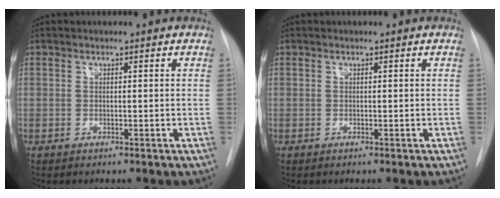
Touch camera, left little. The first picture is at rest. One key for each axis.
{"total": 0.0}